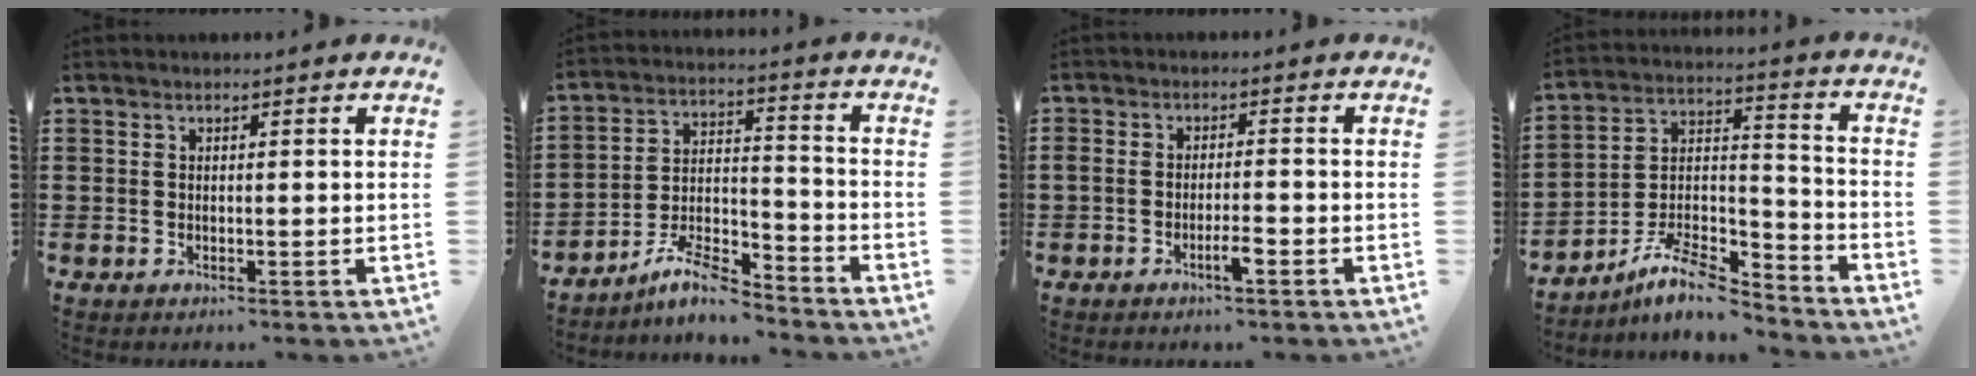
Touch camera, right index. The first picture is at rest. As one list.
[{"total": 9.1, "force": [-7.9, 1.9, 4.2], "torque": [-0.076, 0.020, -0.150]}, {"total": 3.0, "force": [-1.7, 0.5, 2.3], "torque": [-0.039, 0.004, -0.032]}, {"total": 10.3, "force": [-8.5, 2.6, 5.1], "torque": [-0.103, 0.020, -0.169]}]